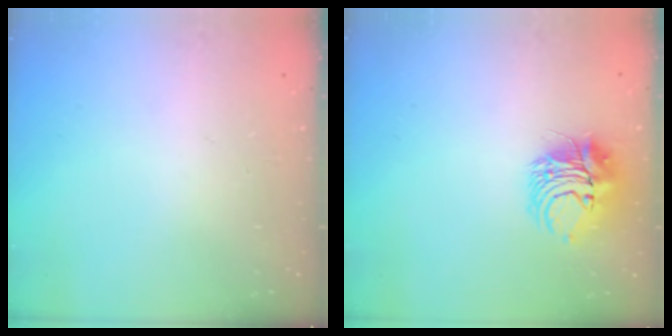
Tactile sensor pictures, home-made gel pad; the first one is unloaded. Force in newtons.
{"total": 9.1, "press": 9.1, "slide": 1.1}